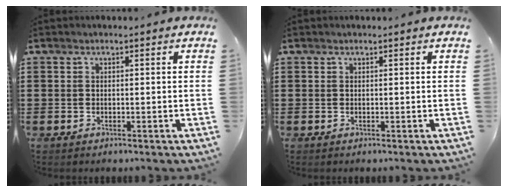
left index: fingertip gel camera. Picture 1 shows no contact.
{"total": 0.0}